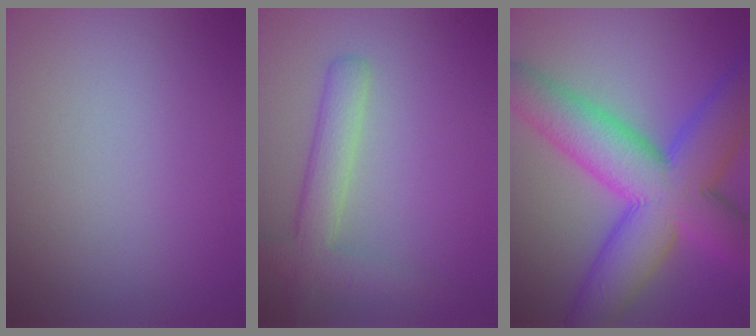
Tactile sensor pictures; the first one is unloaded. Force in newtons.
{"total": 3.6, "press": 3.6, "slide": 0.3}
{"total": 12.6, "press": 12.6, "slide": 0.2}